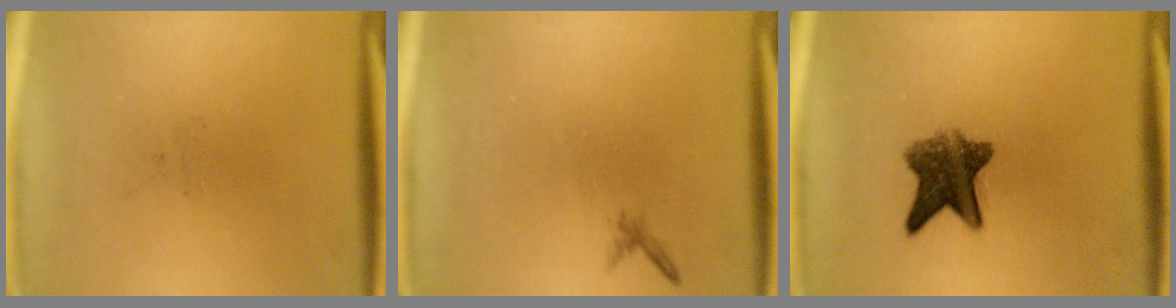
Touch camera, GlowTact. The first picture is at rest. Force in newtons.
{"total": 0.6}
{"total": 7.3}